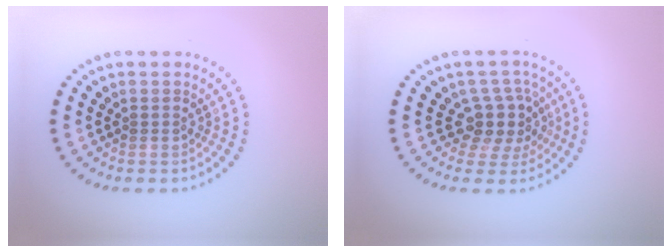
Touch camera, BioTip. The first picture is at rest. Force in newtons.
{"total": 3.4, "press": 2.6, "slide": 2.1}